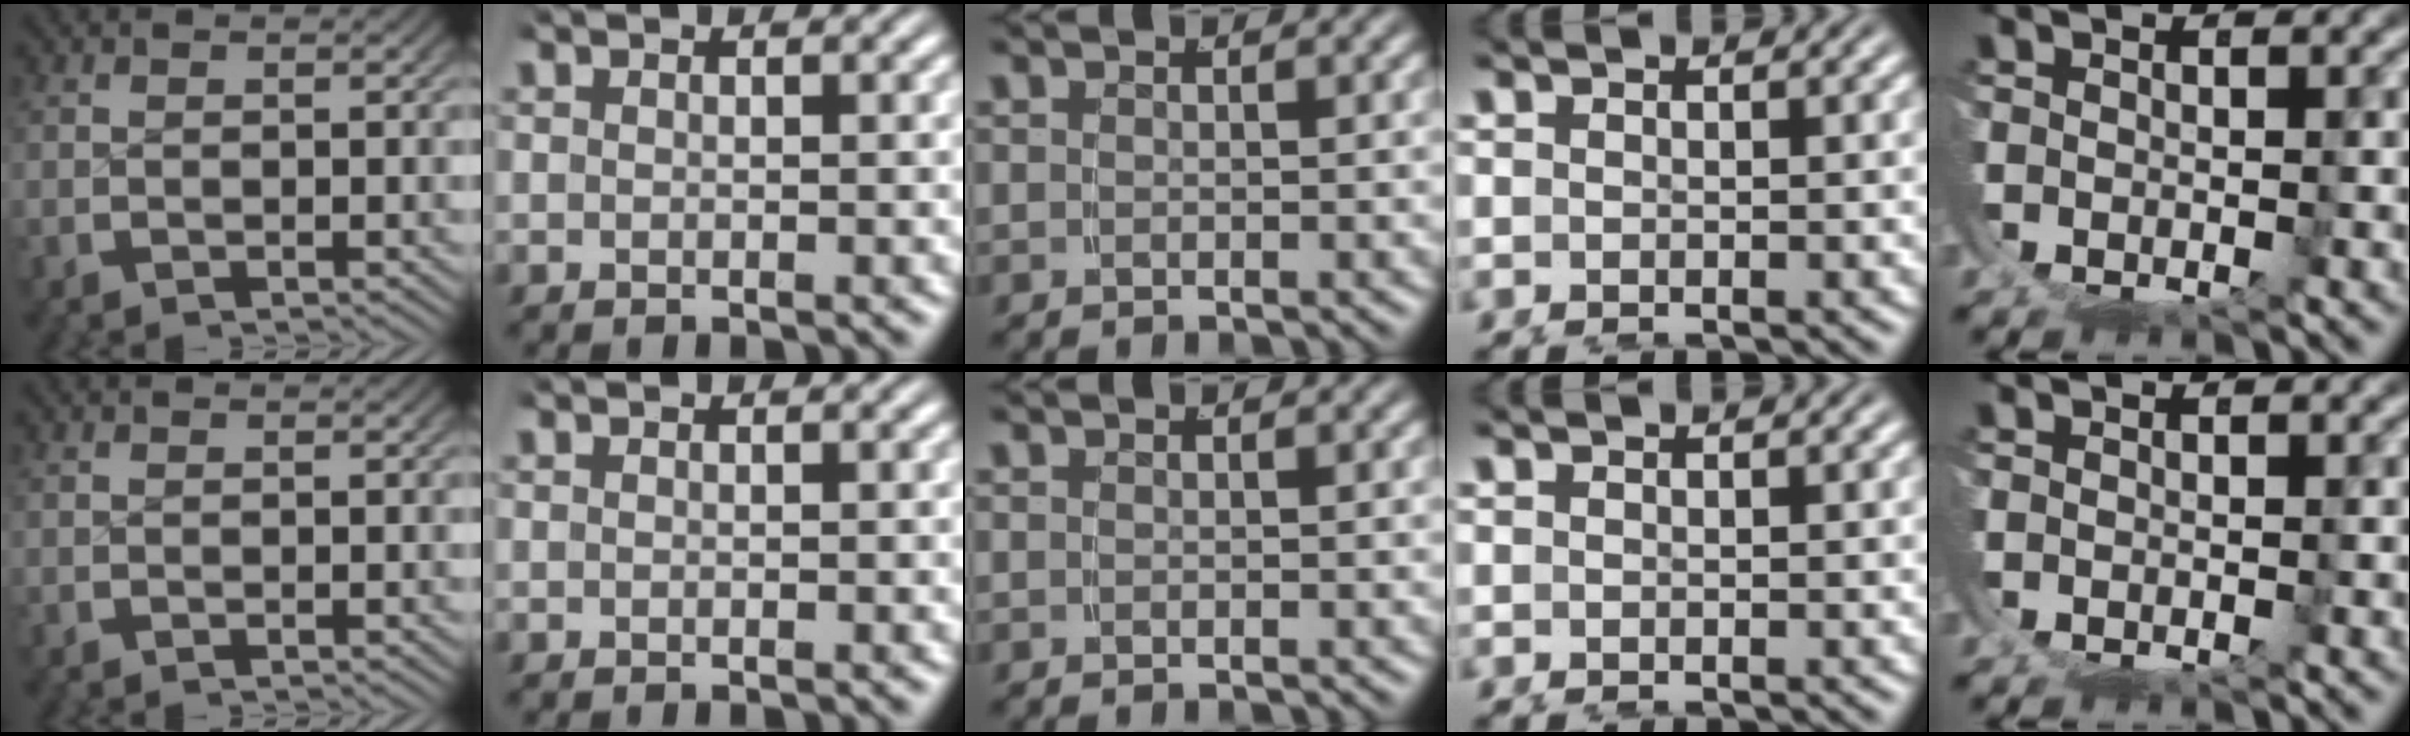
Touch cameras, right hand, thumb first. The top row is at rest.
{}